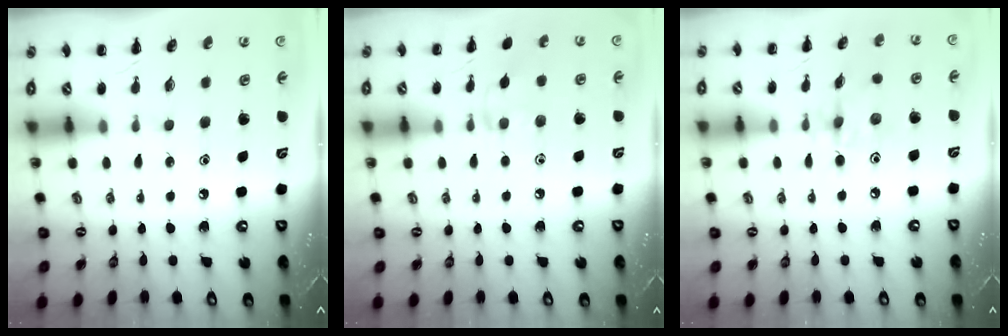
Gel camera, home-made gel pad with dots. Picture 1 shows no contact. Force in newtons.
{"total": 7.5, "press": 7.3, "slide": 1.8}
{"total": 4.8, "press": 4.8, "slide": 0.4}